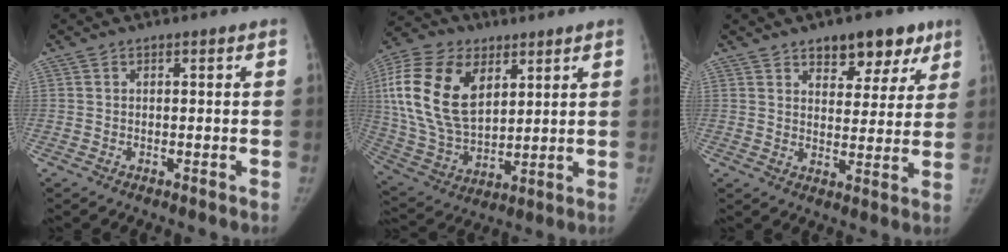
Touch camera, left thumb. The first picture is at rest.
{"total": 21.0, "force": [6.7, 13.0, 15.1], "torque": [-0.294, -0.019, 0.126]}
{"total": 11.0, "force": [6.9, 5.9, 6.1], "torque": [-0.035, -0.031, 0.096]}